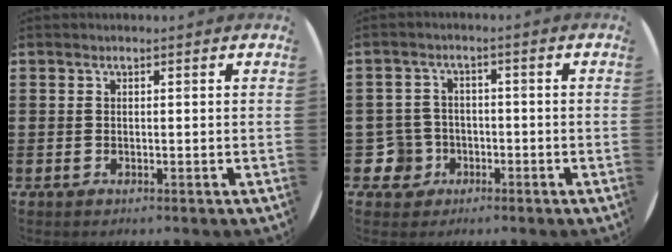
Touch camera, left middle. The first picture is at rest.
{"total": 4.9, "force": [-1.5, 4.5, 1.1], "torque": [-0.053, 0.003, -0.035]}